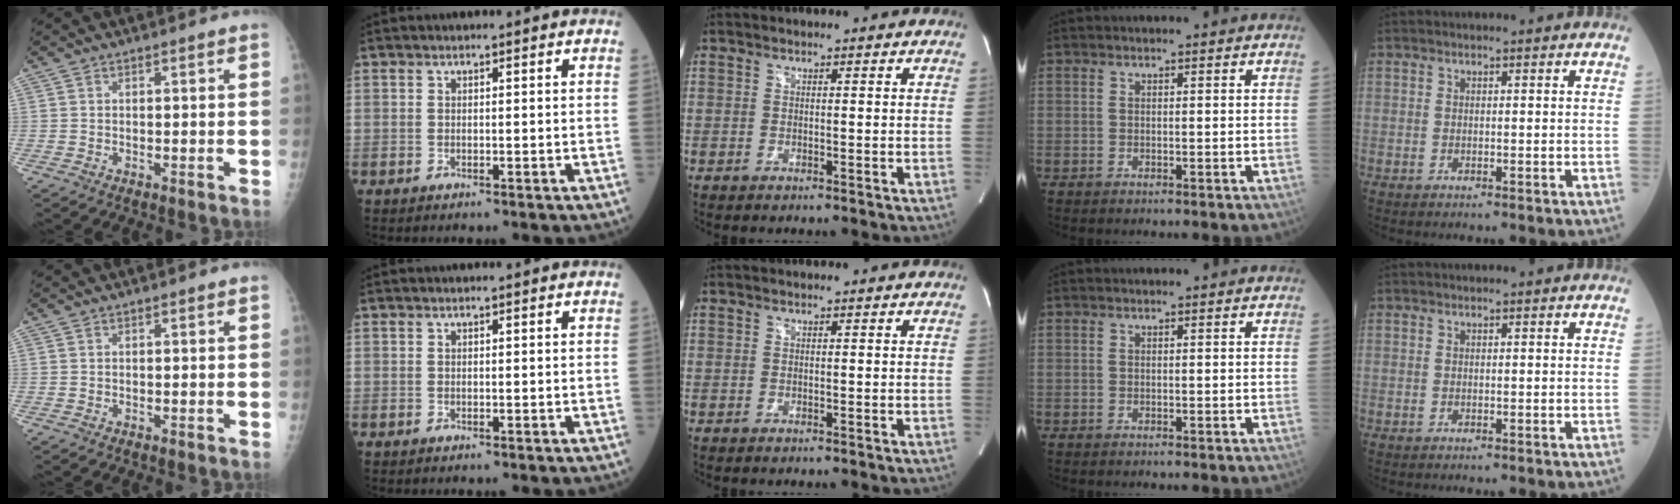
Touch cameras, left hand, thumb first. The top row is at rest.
{}